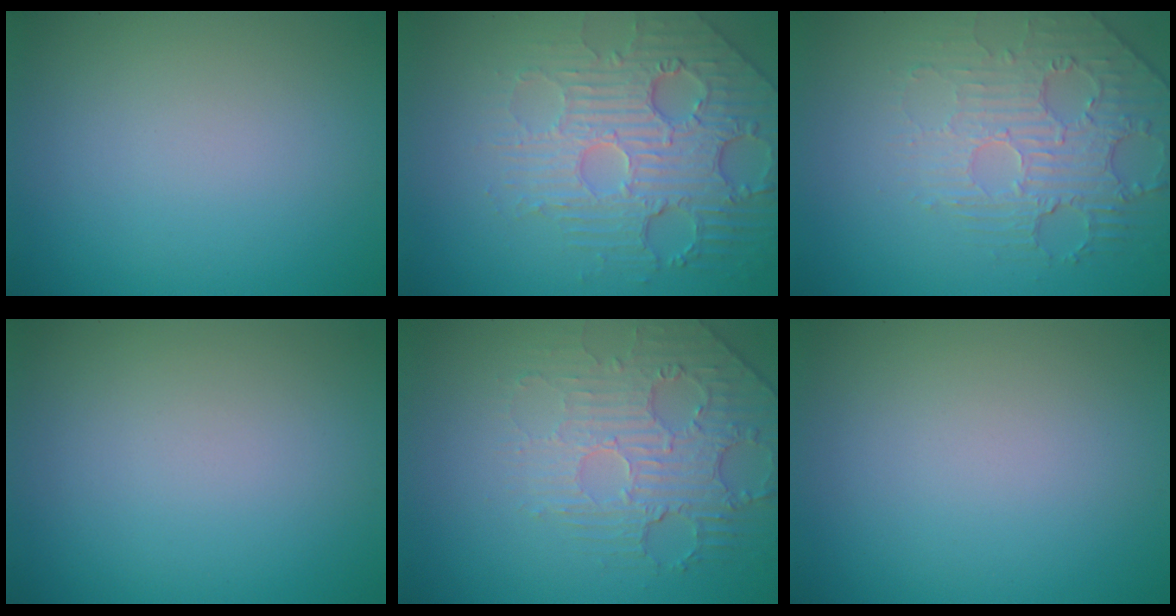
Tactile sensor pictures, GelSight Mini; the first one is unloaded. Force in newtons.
{"total": 6.1, "press": 4.9, "slide": 3.7}
{"total": 2.9, "press": 2.4, "slide": 1.6}
{"total": 0.0}
{"total": 2.9, "press": 2.4, "slide": 1.6}
{"total": 0.0}